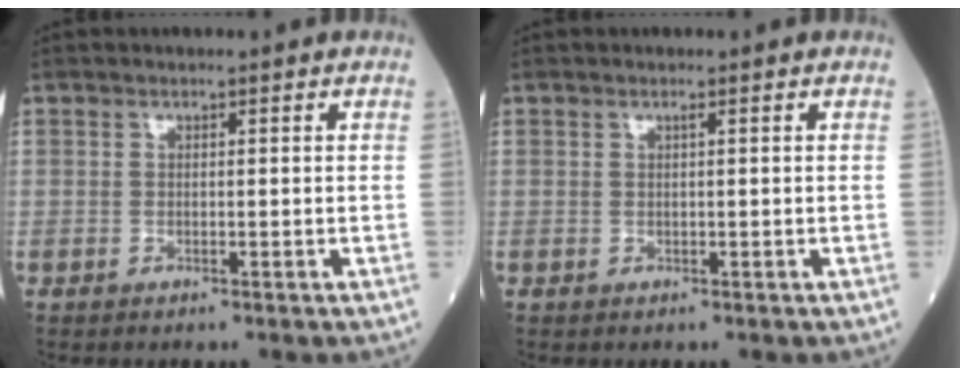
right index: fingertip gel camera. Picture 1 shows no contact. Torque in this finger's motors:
{"motor_torque": [0.11, 0.03, 0.04, 0.02]}